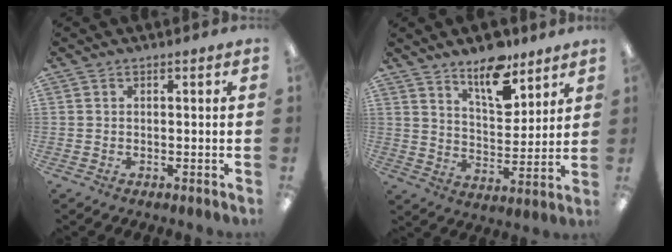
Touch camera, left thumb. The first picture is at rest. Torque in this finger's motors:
{"motor_torque": [-0.07, 0.00, 0.22, -0.20, 0.05]}